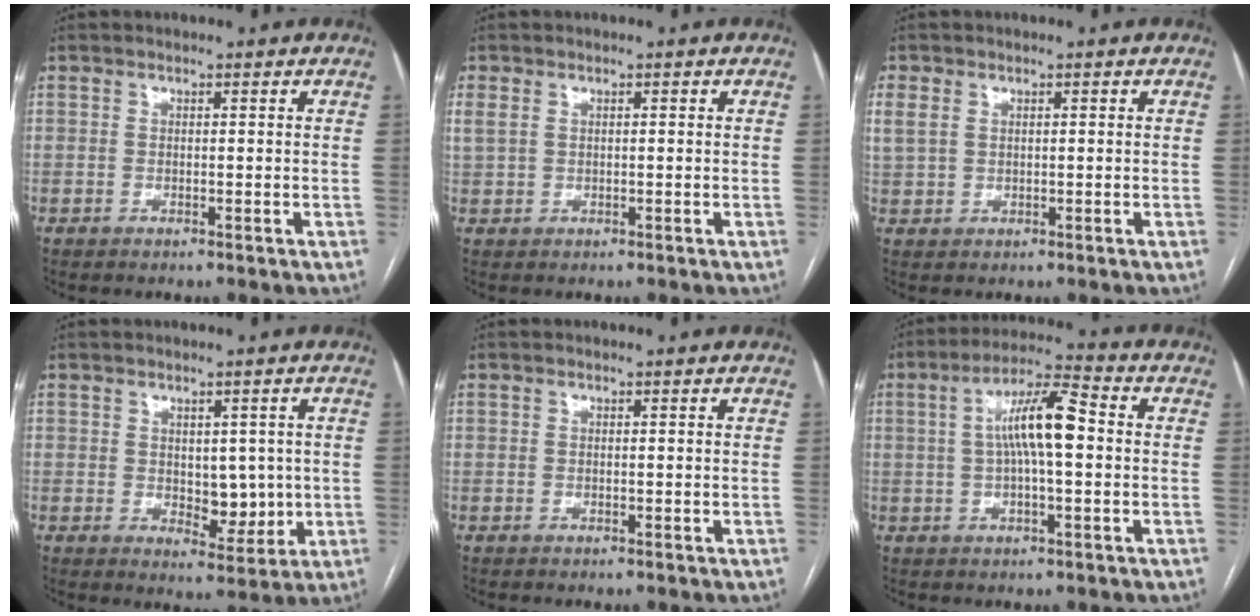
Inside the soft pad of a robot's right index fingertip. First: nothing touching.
{"total": 1.9, "force": [0.6, 1.3, 1.3], "torque": [-0.044, 0.021, 0.018]}
{"total": 2.8, "force": [0.9, 2.1, 1.6], "torque": [-0.051, 0.017, 0.024]}
{"total": 5.5, "force": [0.2, 3.1, 4.5], "torque": [-0.053, -0.003, 0.018]}
{"total": 0.0}
{"total": 9.8, "force": [0.8, 1.7, 9.6], "torque": [-0.177, 0.025, 0.009]}